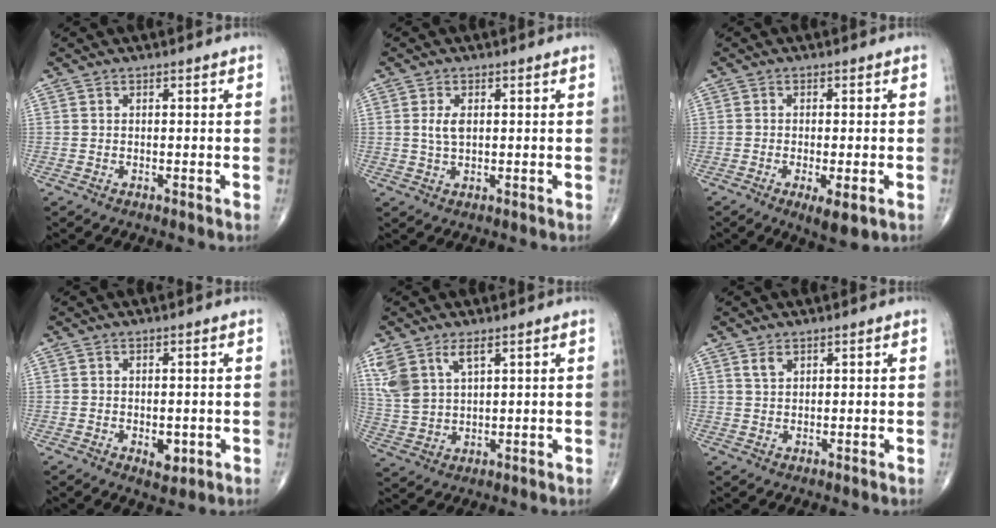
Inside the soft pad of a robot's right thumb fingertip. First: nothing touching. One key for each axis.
{"total": 3.0, "fx": 0.5, "fy": 1.6, "fz": 2.5, "tx": -0.051, "ty": -0.003, "tz": 0.012}
{"total": 5.3, "fx": -2.0, "fy": 1.5, "fz": 4.7, "tx": -0.077, "ty": -0.010, "tz": -0.028}
{"total": 3.4, "fx": -0.8, "fy": 1.9, "fz": 2.6, "tx": -0.025, "ty": -0.003, "tz": -0.004}
{"total": 8.0, "fx": 4.3, "fy": 3.9, "fz": 5.6, "tx": -0.123, "ty": -0.009, "tz": 0.096}
{"total": 1.9, "fx": 1.2, "fy": 1.1, "fz": 1.0, "tx": -0.016, "ty": -0.003, "tz": 0.026}